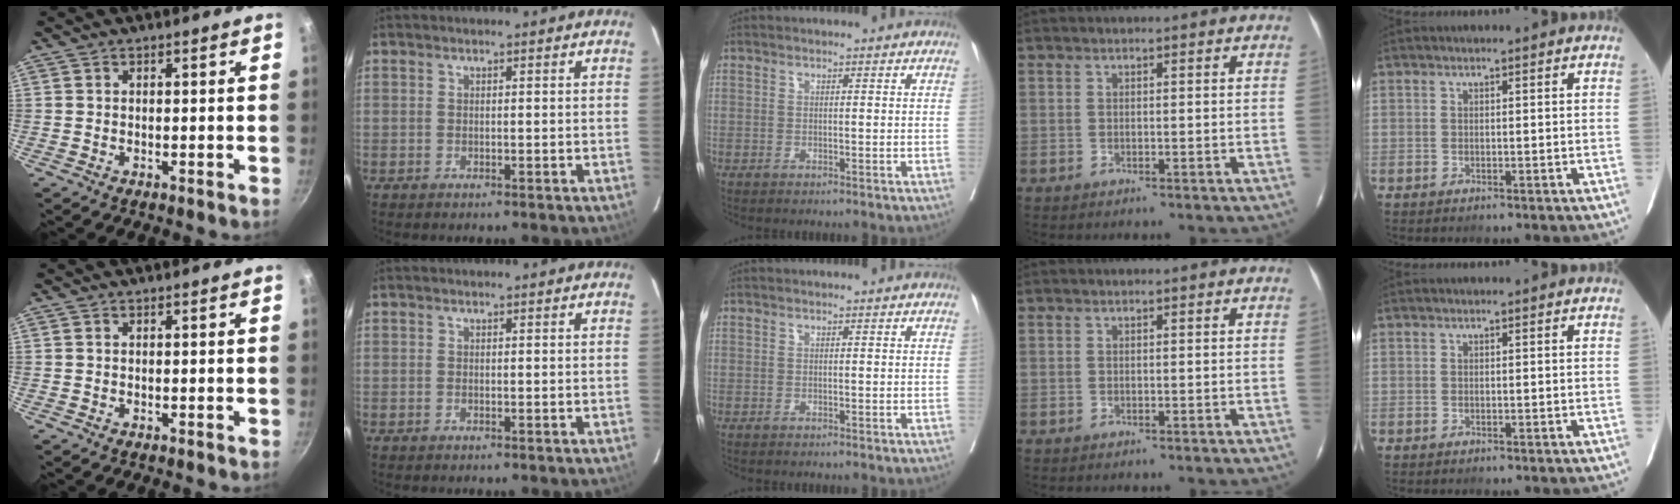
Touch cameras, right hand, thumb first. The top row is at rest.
{}